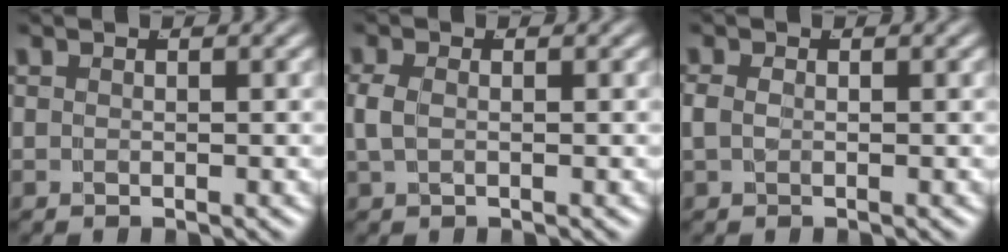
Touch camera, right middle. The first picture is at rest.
{"total": 1.4, "force": [0.1, 0.6, 1.2], "torque": [-0.034, -0.005, 0.008]}
{"total": 1.7, "force": [0.0, 1.2, 1.2], "torque": [-0.028, -0.003, 0.004]}